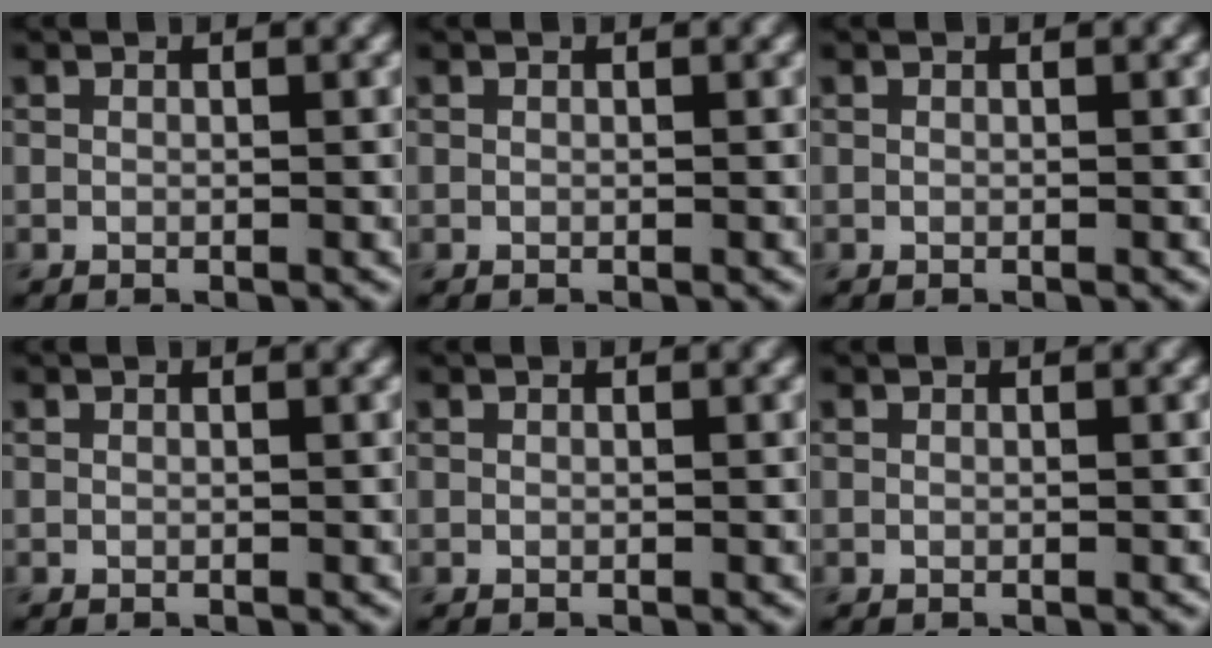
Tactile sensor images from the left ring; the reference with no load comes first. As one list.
[{"total": 0.0}, {"total": 0.0}, {"total": 0.0}, {"total": 0.0}, {"total": 0.0}]